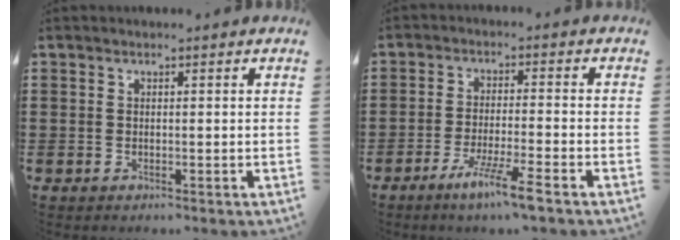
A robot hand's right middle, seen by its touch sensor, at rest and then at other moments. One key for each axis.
{"total": 6.0, "fx": -4.1, "fy": -0.1, "fz": 4.3, "tx": -0.081, "ty": -0.011, "tz": -0.073}